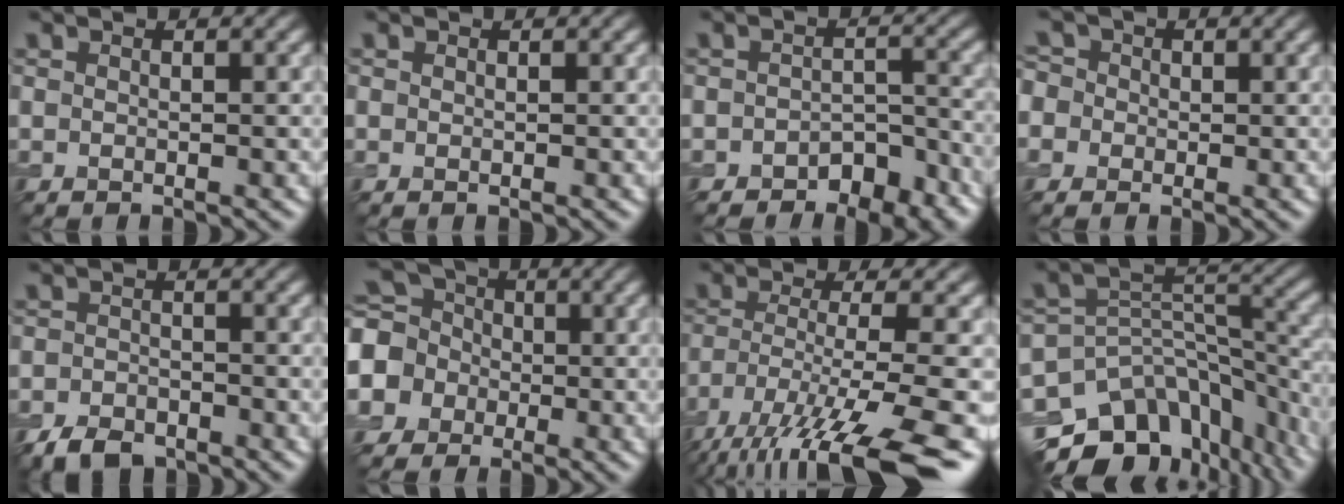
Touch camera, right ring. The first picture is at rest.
{"total": 0.0}
{"total": 4.4, "force": [-2.9, 2.4, 2.2], "torque": [-0.024, 0.002, -0.045]}
{"total": 4.0, "force": [0.4, 3.7, 1.5], "torque": [-0.029, 0.034, -0.030]}
{"total": 3.0, "force": [-2.2, 1.7, 1.2], "torque": [-0.019, -0.002, -0.048]}
{"total": 7.8, "force": [-1.0, 7.2, 2.8], "torque": [-0.087, 0.013, -0.051]}
{"total": 13.5, "force": [-9.0, 2.9, 9.7], "torque": [-0.184, -0.015, -0.144]}
{"total": 15.0, "force": [-10.6, 8.8, 5.9], "torque": [-0.118, 0.002, -0.139]}